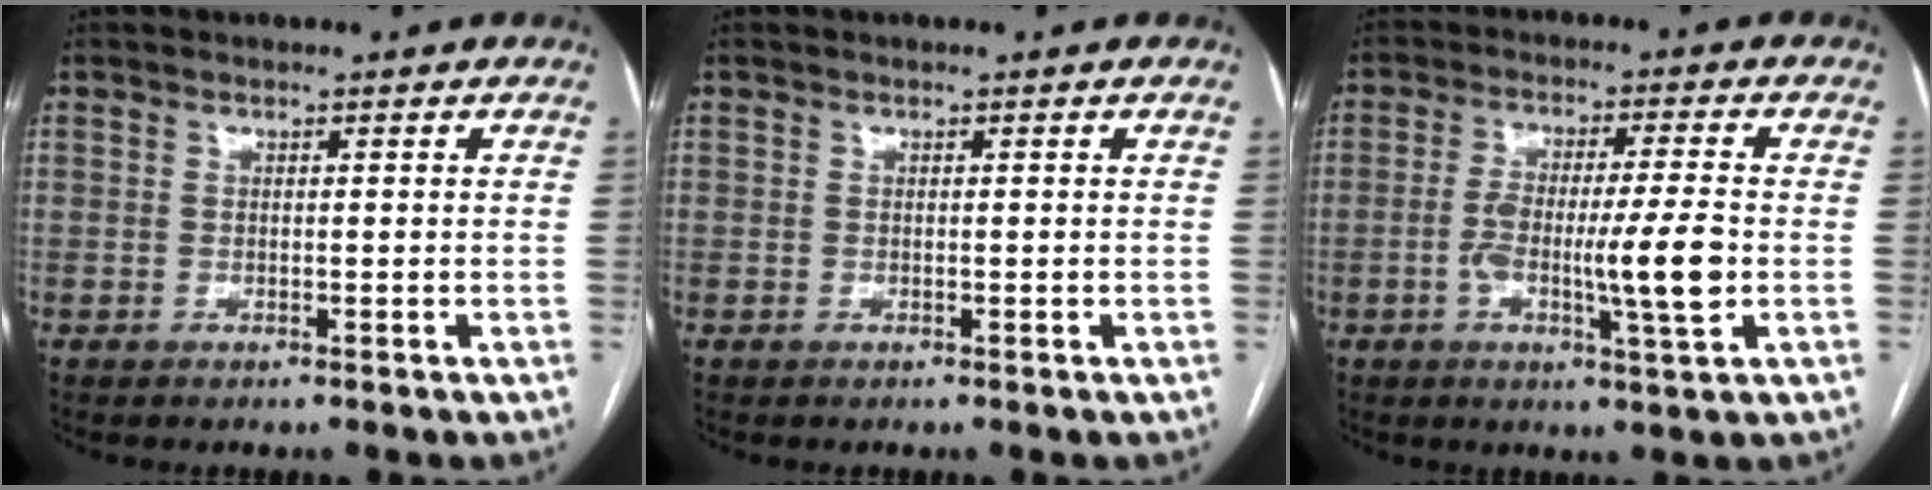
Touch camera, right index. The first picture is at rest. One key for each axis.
{"total": 0.0}
{"total": 9.8, "fx": -1.9, "fy": 0.5, "fz": 9.6, "tx": -0.168, "ty": 0.000, "tz": -0.034}